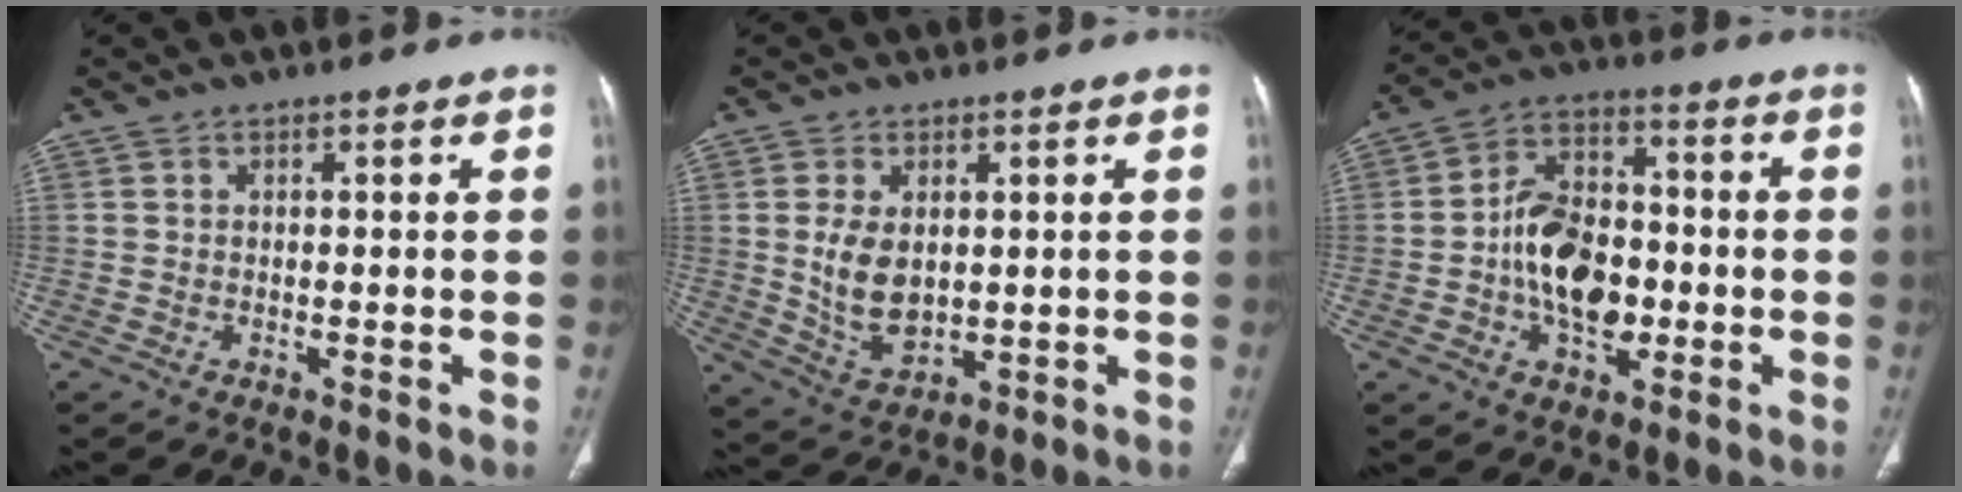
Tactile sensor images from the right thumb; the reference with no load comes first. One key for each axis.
{"total": 8.8, "fx": 1.1, "fy": 5.5, "fz": 6.8, "tx": -0.116, "ty": -0.016, "tz": 0.037}
{"total": 14.0, "fx": -2.2, "fy": 9.2, "fz": 10.3, "tx": -0.148, "ty": 0.029, "tz": -0.039}